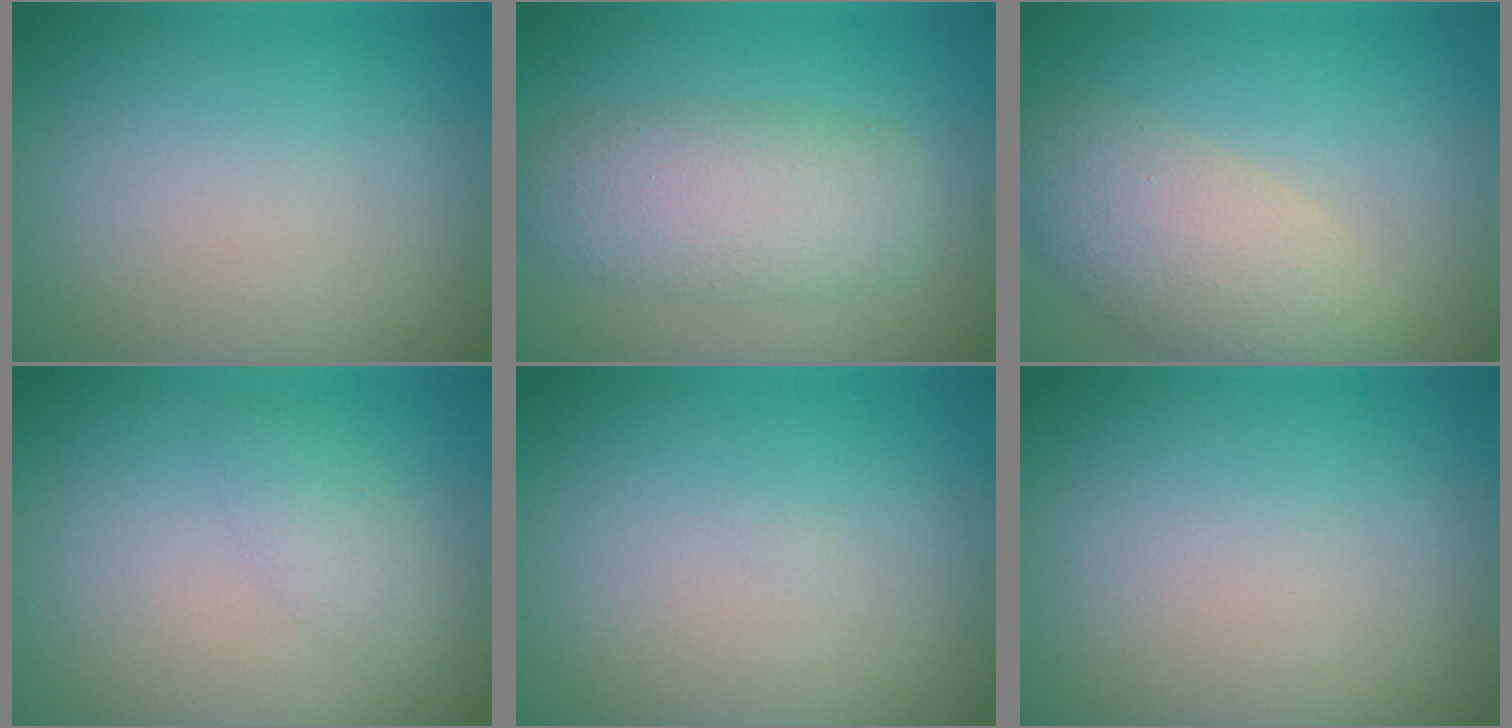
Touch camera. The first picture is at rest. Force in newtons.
{"total": 5.7, "press": 5.7, "slide": 0.1}
{"total": 5.6, "press": 5.6, "slide": 0.3}
{"total": 1.9, "press": 1.9, "slide": 0.1}
{"total": 0.0}
{"total": 0.0}